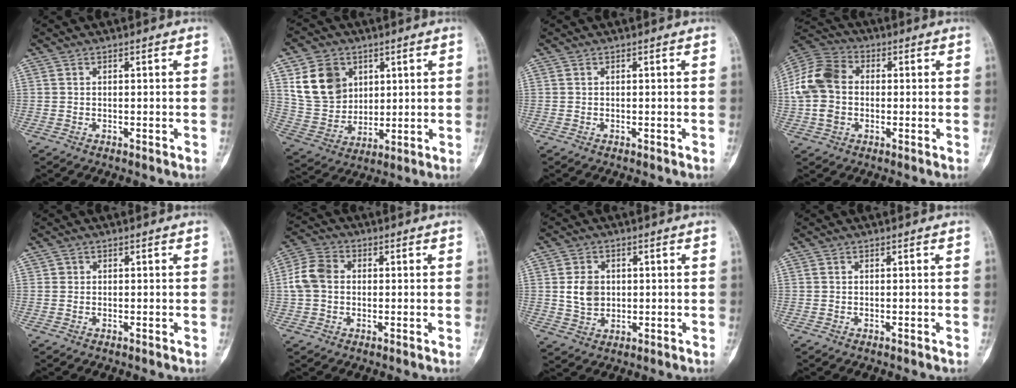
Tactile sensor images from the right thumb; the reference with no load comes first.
{"total": 13.3, "force": [5.0, 10.6, 6.4], "torque": [-0.091, -0.017, 0.108]}
{"total": 0.0}
{"total": 12.4, "force": [0.0, 9.3, 8.2], "torque": [-0.166, 0.029, -0.007]}
{"total": 0.6, "force": [0.1, 0.6, 0.1], "torque": [0.004, 0.003, 0.001]}
{"total": 6.8, "force": [0.2, 5.4, 4.2], "torque": [-0.086, 0.019, -0.004]}
{"total": 5.7, "force": [0.6, 4.6, 3.4], "torque": [-0.044, -0.006, 0.017]}
{"total": 0.0}